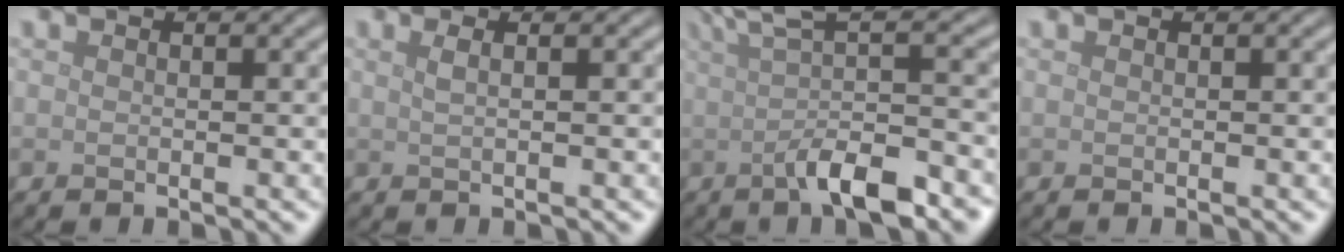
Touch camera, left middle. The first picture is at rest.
{"total": 1.5, "force": [0.6, 0.6, 1.3], "torque": [-0.017, 0.004, 0.000]}
{"total": 7.4, "force": [-0.5, 2.2, 7.0], "torque": [-0.101, 0.009, -0.013]}
{"total": 0.0}